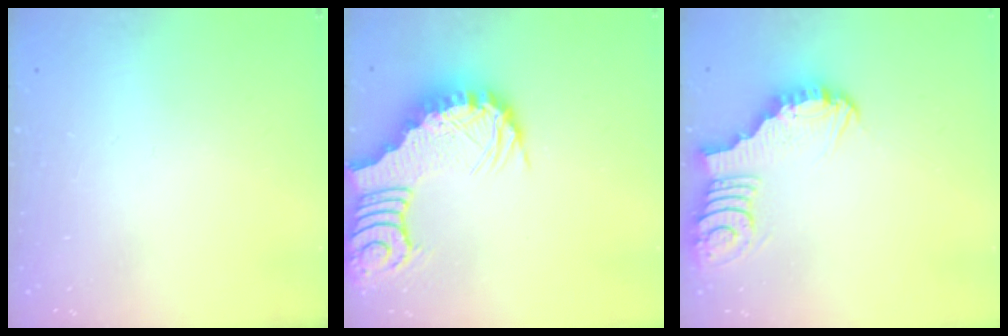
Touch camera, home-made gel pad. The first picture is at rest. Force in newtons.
{"total": 3.7, "press": 3.6, "slide": 0.8}
{"total": 3.4, "press": 3.4, "slide": 0.3}